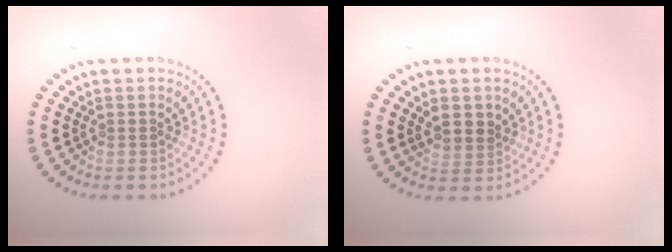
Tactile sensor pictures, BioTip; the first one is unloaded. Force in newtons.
{"total": 1.7, "press": 1.6, "slide": 0.8}